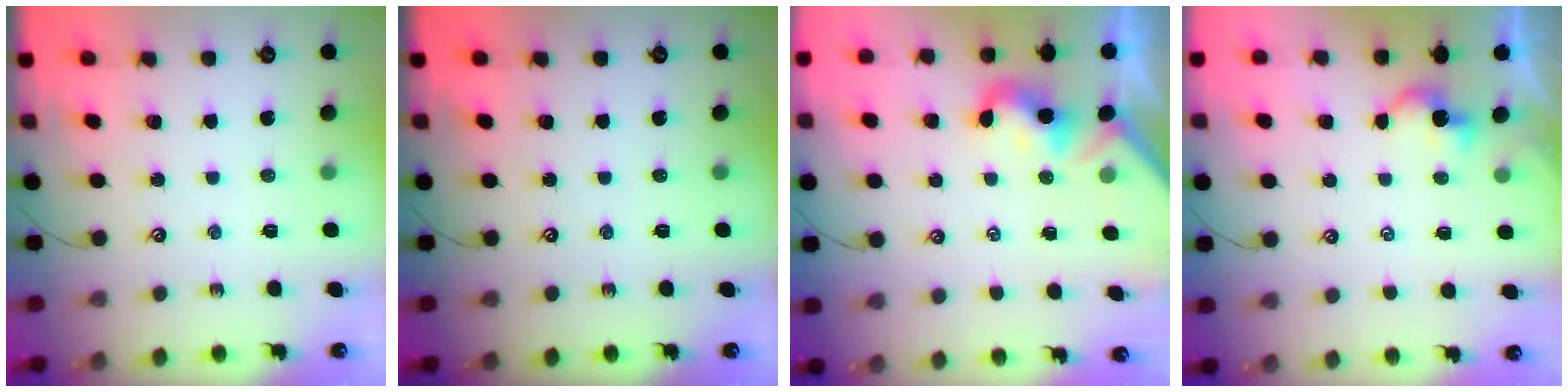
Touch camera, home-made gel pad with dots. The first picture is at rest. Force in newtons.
{"total": 0.0}
{"total": 0.9, "press": 0.7, "slide": 0.6}
{"total": 3.9, "press": 3.9, "slide": 0.0}